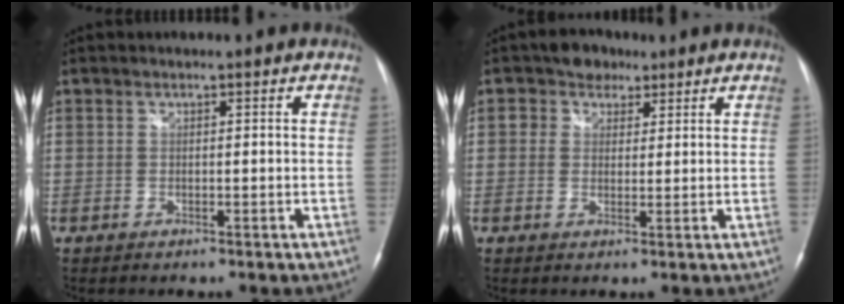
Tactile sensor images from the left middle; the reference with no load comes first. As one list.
[{"total": 4.4, "force": [2.5, 3.3, 1.3], "torque": [-0.026, 0.014, 0.042]}]